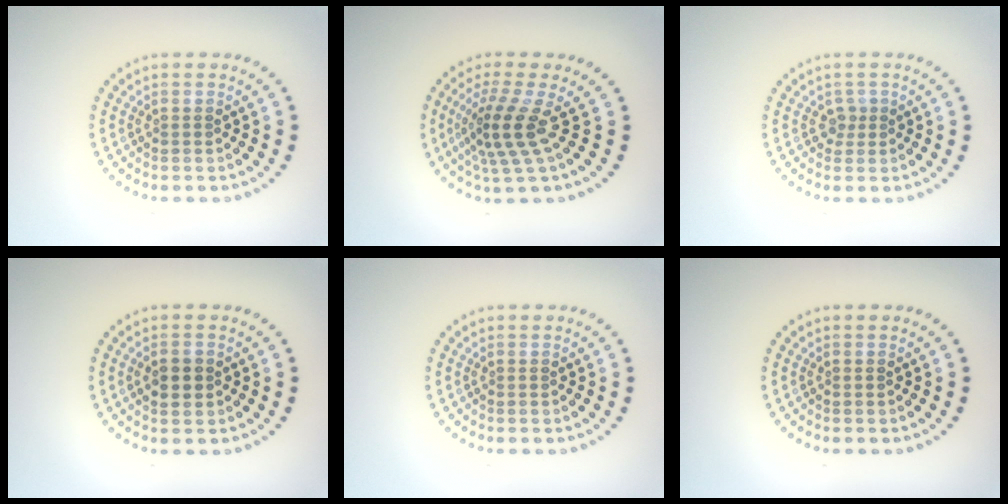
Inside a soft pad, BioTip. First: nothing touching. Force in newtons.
{"total": 4.0, "press": 2.8, "slide": 2.8}
{"total": 1.2, "press": 0.9, "slide": 0.8}
{"total": 2.5, "press": 2.5, "slide": 0.2}
{"total": 0.0}
{"total": 0.0}